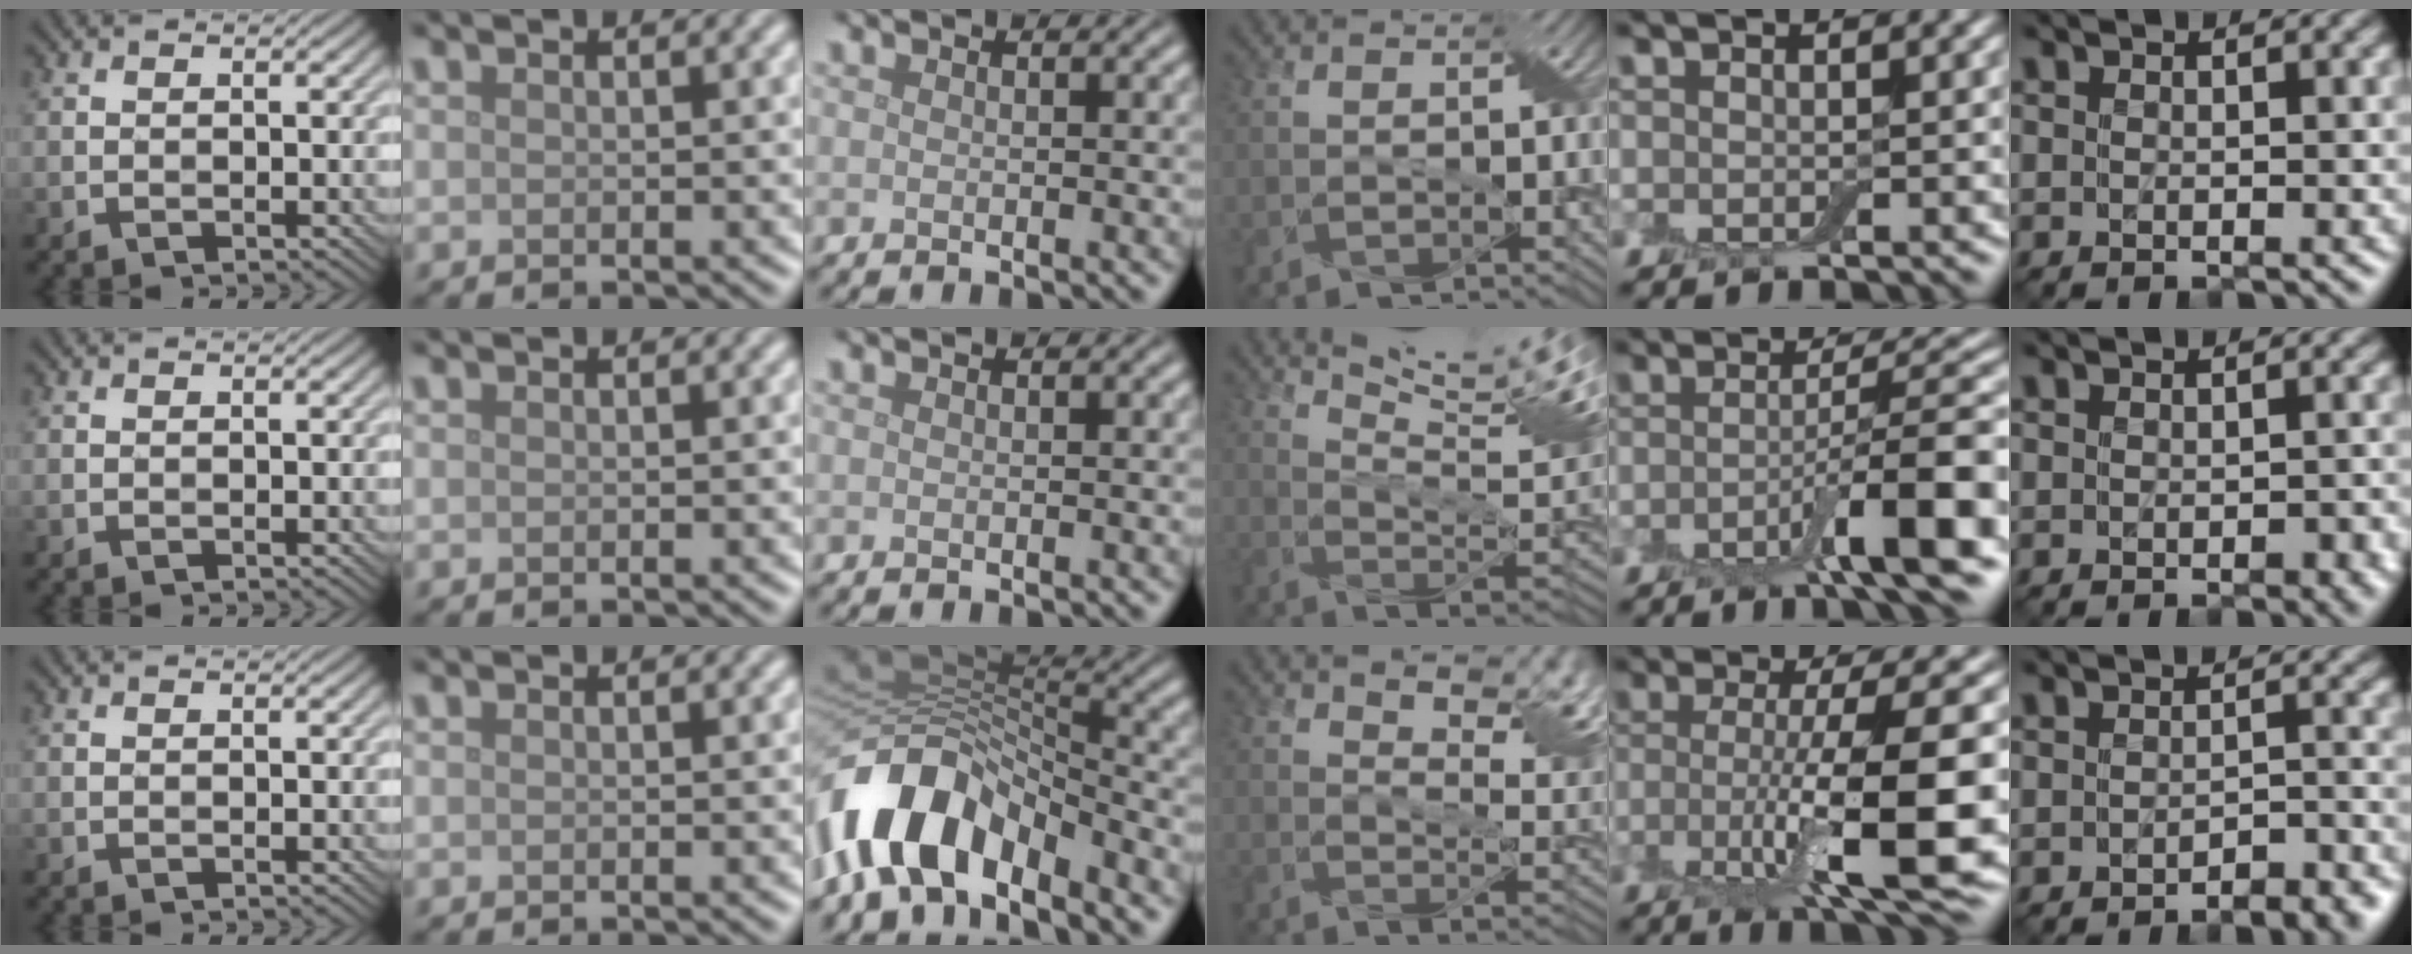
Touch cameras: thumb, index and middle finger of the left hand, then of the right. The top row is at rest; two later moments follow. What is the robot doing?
{"motion": "wrap", "object": "cling film"}